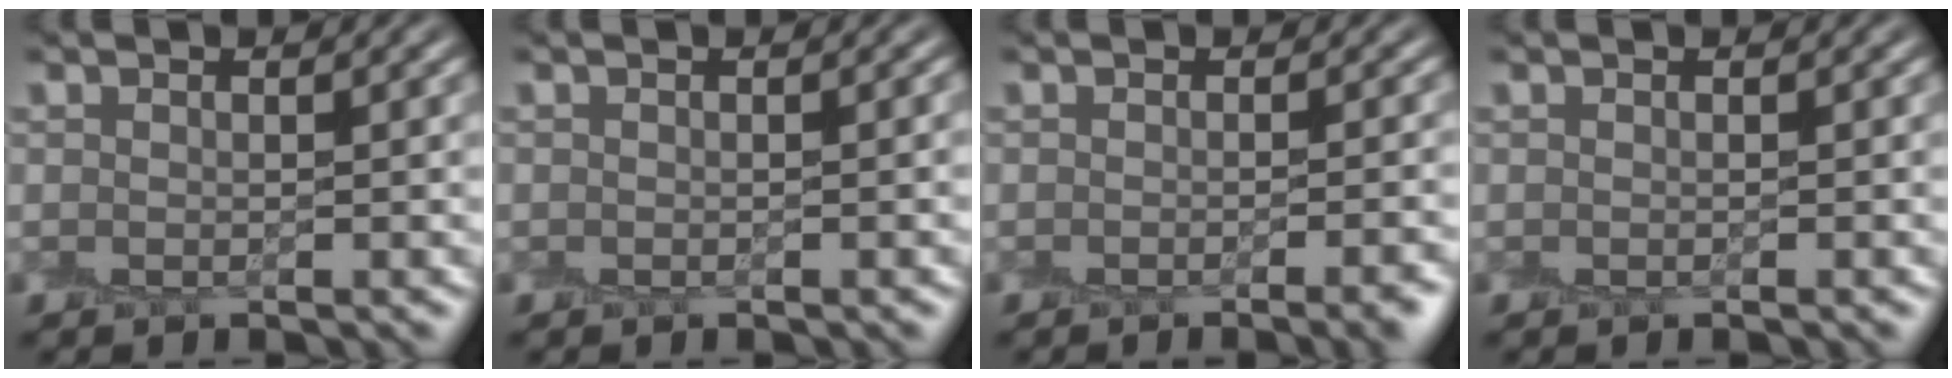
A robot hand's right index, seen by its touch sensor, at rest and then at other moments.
{"total": 0.7, "force": [-0.5, 0.3, 0.4], "torque": [-0.004, -0.001, -0.009]}
{"total": 3.4, "force": [-2.3, 0.7, 2.5], "torque": [-0.017, -0.007, -0.023]}
{"total": 0.0}